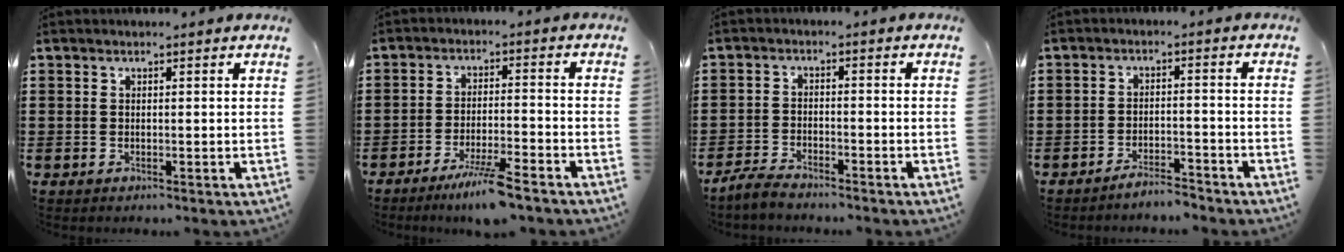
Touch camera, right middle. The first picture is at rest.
{"total": 6.2, "force": [-4.9, 0.1, 3.8], "torque": [-0.080, -0.015, -0.088]}
{"total": 3.0, "force": [-2.9, 0.4, 0.8], "torque": [-0.032, -0.001, -0.063]}
{"total": 3.3, "force": [-3.3, 0.1, 0.6], "torque": [-0.014, 0.001, -0.065]}